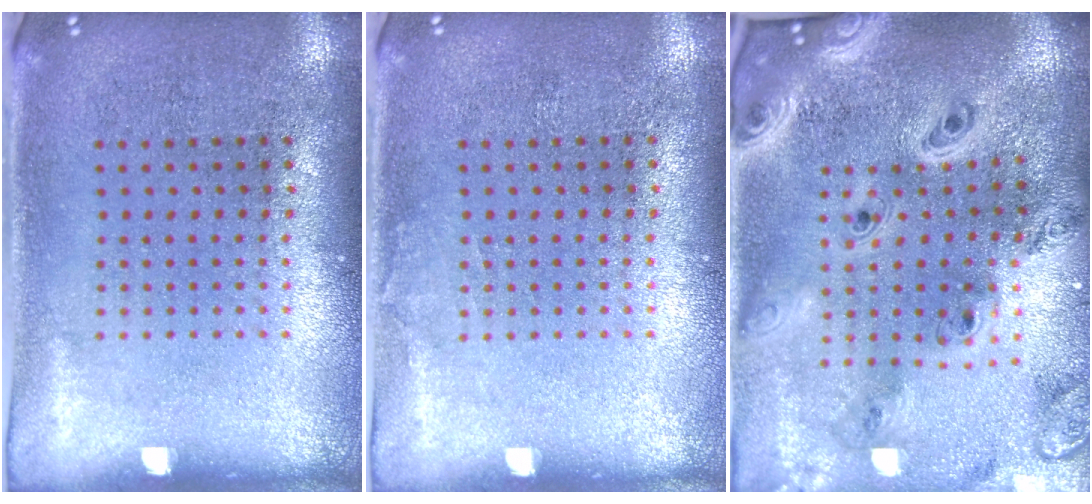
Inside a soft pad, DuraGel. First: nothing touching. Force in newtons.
{"total": 0.5, "press": 0.5, "slide": 0.1}
{"total": 4.0, "press": 3.0, "slide": 2.7}